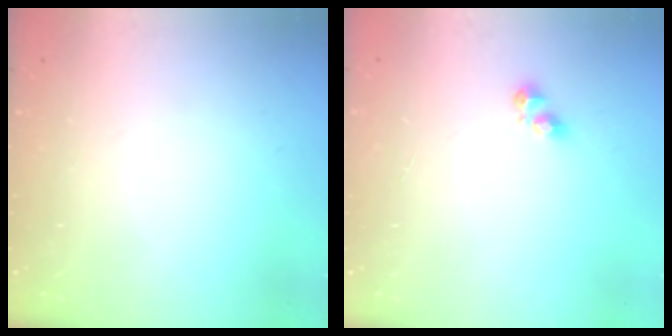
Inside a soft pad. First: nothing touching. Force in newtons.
{"total": 3.5, "press": 3.5, "slide": 0.4}